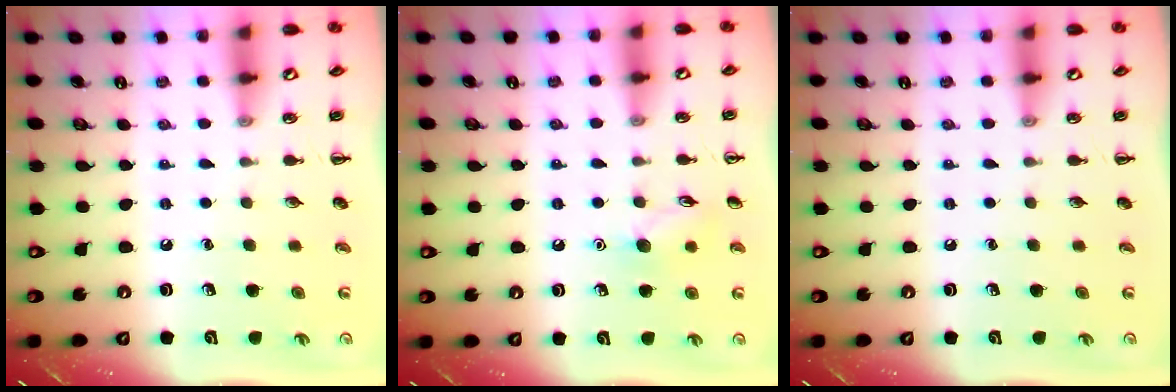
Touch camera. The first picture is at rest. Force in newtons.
{"total": 7.3, "press": 7.2, "slide": 1.2}
{"total": 0.0}